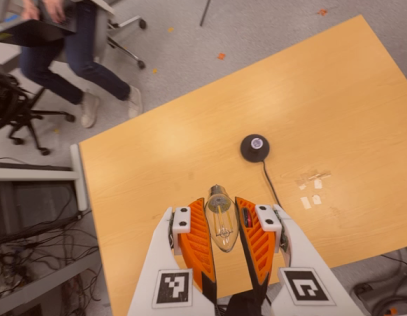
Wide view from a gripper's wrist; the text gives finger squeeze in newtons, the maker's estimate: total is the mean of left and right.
{"total": 15.6, "left": 17.8, "right": 13.3}